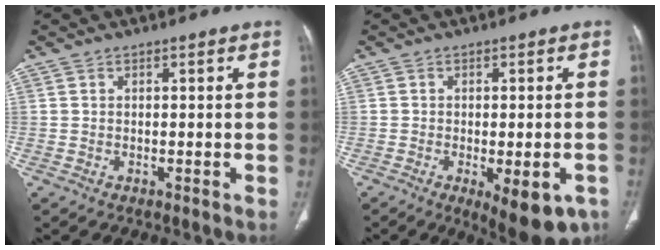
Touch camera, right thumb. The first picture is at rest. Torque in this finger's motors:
{"motor_torque": [-0.56, 0.56, -0.39, 0.00, -0.04]}